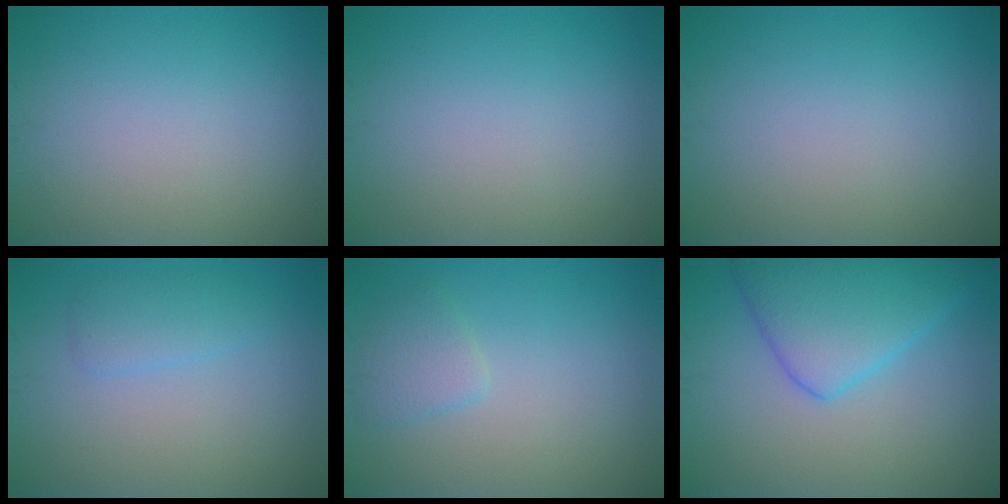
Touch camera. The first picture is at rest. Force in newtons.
{"total": 0.0}
{"total": 0.0}
{"total": 1.9, "press": 1.9, "slide": 0.1}
{"total": 1.7, "press": 1.7, "slide": 0.2}
{"total": 5.9, "press": 5.9, "slide": 0.2}